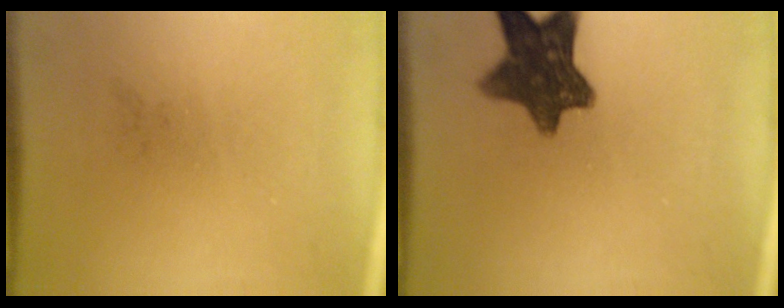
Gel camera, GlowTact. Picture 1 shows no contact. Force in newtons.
{"total": 10.3}